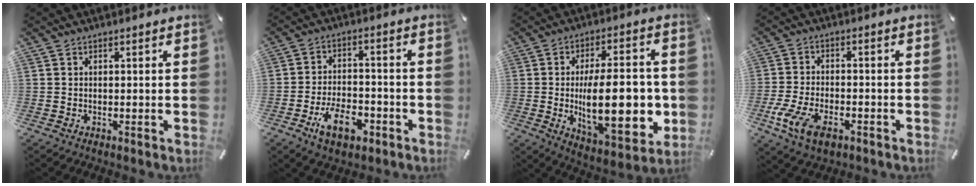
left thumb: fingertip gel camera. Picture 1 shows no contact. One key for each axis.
{"total": 10.2, "fx": -5.0, "fy": 5.8, "fz": 6.7, "tx": -0.121, "ty": 0.019, "tz": -0.089}
{"total": 22.9, "fx": -1.8, "fy": 9.9, "fz": 20.6, "tx": -0.326, "ty": -0.018, "tz": -0.017}
{"total": 9.2, "fx": -4.6, "fy": 5.1, "fz": 6.2, "tx": -0.145, "ty": 0.005, "tz": -0.085}